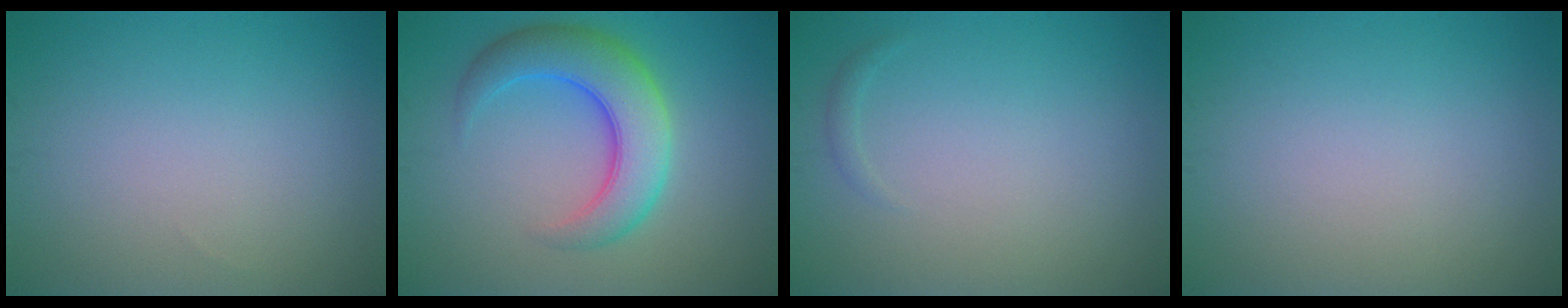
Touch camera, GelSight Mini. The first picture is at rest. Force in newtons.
{"total": 6.6, "press": 6.6, "slide": 0.1}
{"total": 0.5, "press": 0.5, "slide": 0.0}
{"total": 0.0}